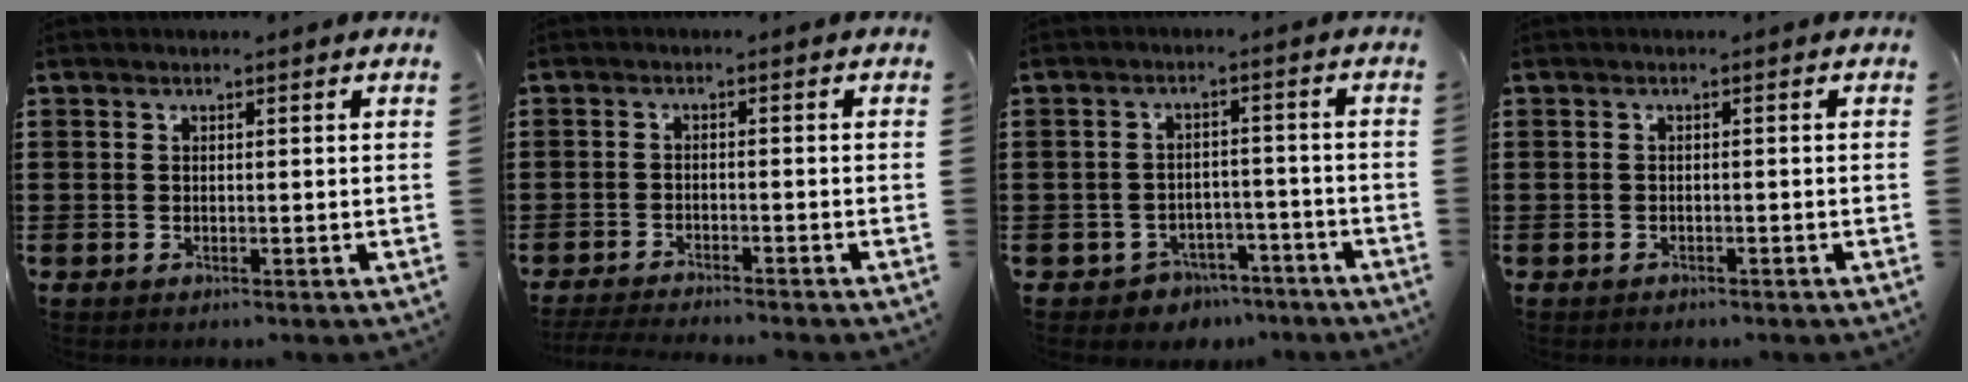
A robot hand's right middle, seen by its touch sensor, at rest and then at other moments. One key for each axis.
{"total": 2.8, "fx": -2.7, "fy": -0.2, "fz": 0.6, "tx": -0.019, "ty": -0.004, "tz": -0.057}
{"total": 3.5, "fx": -3.3, "fy": 1.2, "fz": 0.1, "tx": -0.012, "ty": 0.005, "tz": -0.068}
{"total": 0.8, "fx": -0.8, "fy": 0.2, "fz": 0.0, "tx": -0.003, "ty": 0.000, "tz": -0.017}